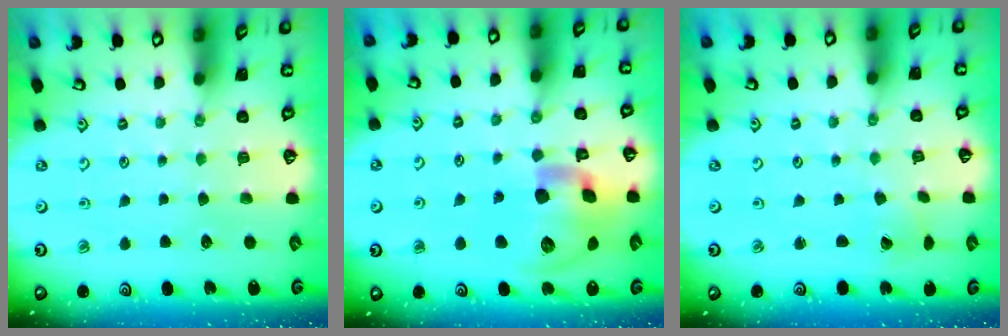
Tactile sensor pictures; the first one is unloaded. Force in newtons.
{"total": 20.7, "press": 20.5, "slide": 3.1}
{"total": 0.9, "press": 0.9, "slide": 0.1}